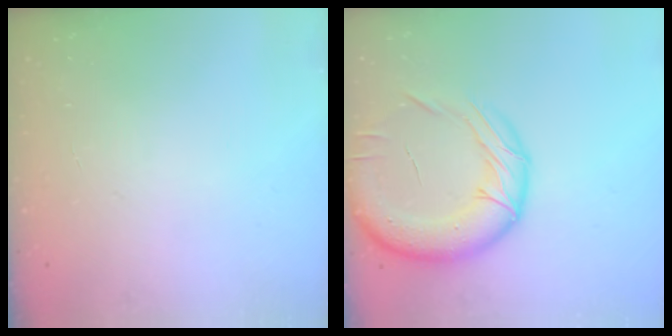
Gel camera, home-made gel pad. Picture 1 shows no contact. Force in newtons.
{"total": 20.3, "press": 19.9, "slide": 4.2}